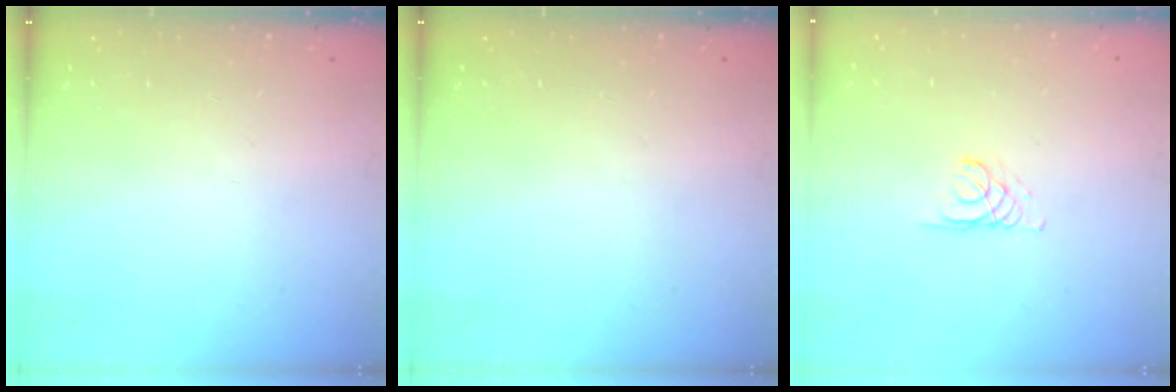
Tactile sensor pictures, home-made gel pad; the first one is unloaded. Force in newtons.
{"total": 0.0}
{"total": 2.1, "press": 2.1, "slide": 0.2}